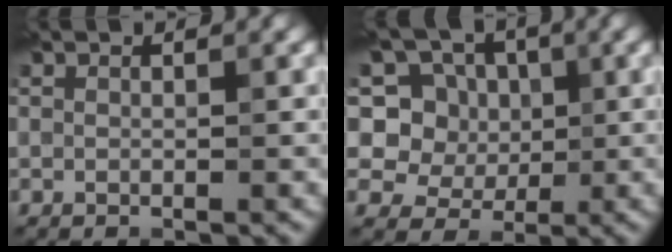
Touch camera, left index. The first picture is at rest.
{"total": 6.9, "force": [2.1, 6.0, 2.5], "torque": [-0.042, 0.005, 0.025]}